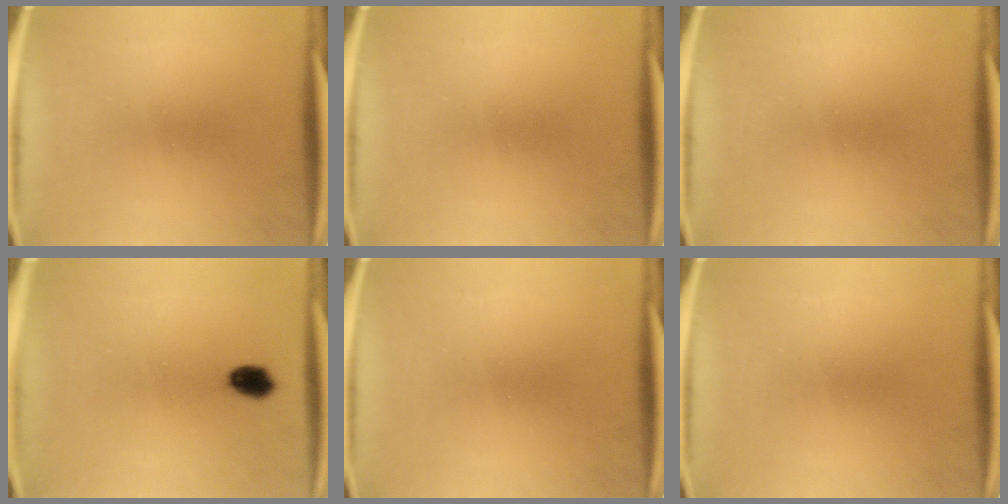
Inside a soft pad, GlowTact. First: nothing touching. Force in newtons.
{"total": 0.0}
{"total": 0.0}
{"total": 4.2}
{"total": 0.0}
{"total": 0.0}